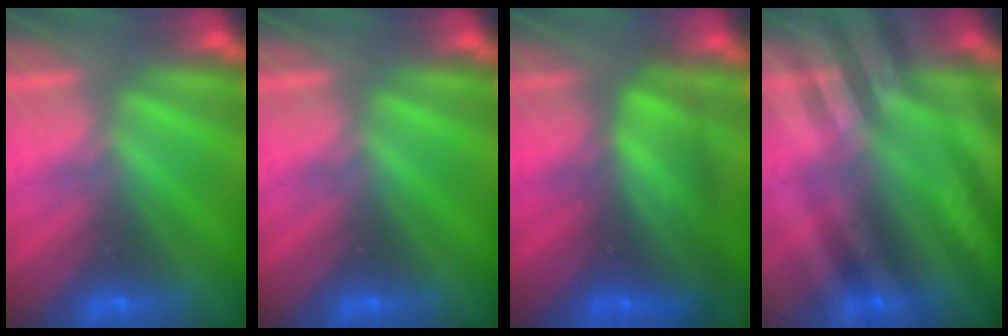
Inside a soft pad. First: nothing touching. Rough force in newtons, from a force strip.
{"total": 0.0}
{"total": 7.8}
{"total": 2.8}